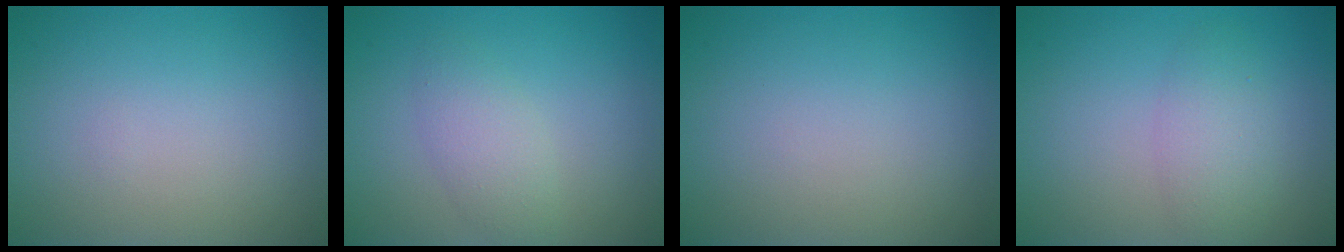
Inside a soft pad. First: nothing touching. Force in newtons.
{"total": 2.4, "press": 2.4, "slide": 0.1}
{"total": 0.0}
{"total": 2.7, "press": 2.7, "slide": 0.2}